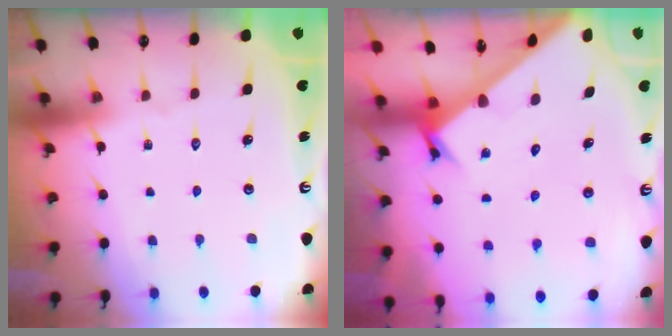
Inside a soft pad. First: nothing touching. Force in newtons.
{"total": 2.1, "press": 2.1, "slide": 0.2}